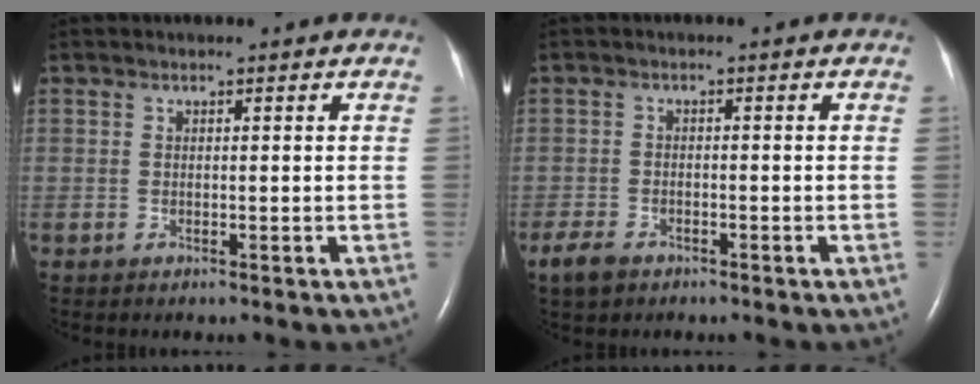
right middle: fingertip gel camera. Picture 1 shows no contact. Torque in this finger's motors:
{"motor_torque": [0.52, -0.42, 0.01, 0.04]}